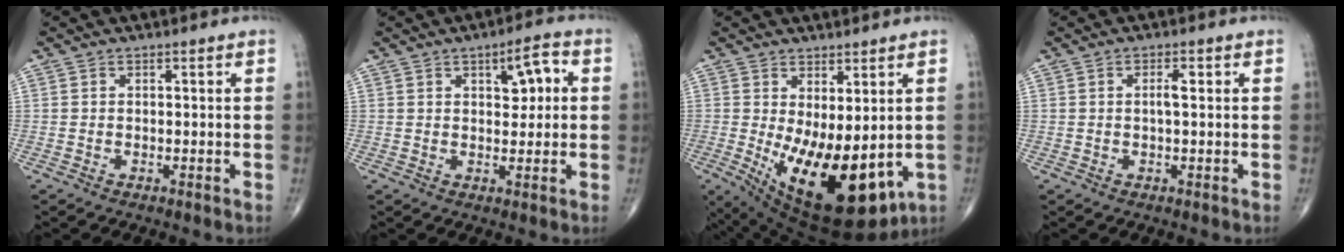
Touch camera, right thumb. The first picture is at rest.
{"total": 6.3, "force": [1.8, 2.8, 5.3], "torque": [-0.058, 0.004, 0.022]}
{"total": 18.4, "force": [-3.1, 8.0, 16.3], "torque": [-0.242, -0.028, -0.015]}
{"total": 2.1, "force": [0.4, 0.5, 2.0], "torque": [-0.036, 0.001, 0.005]}